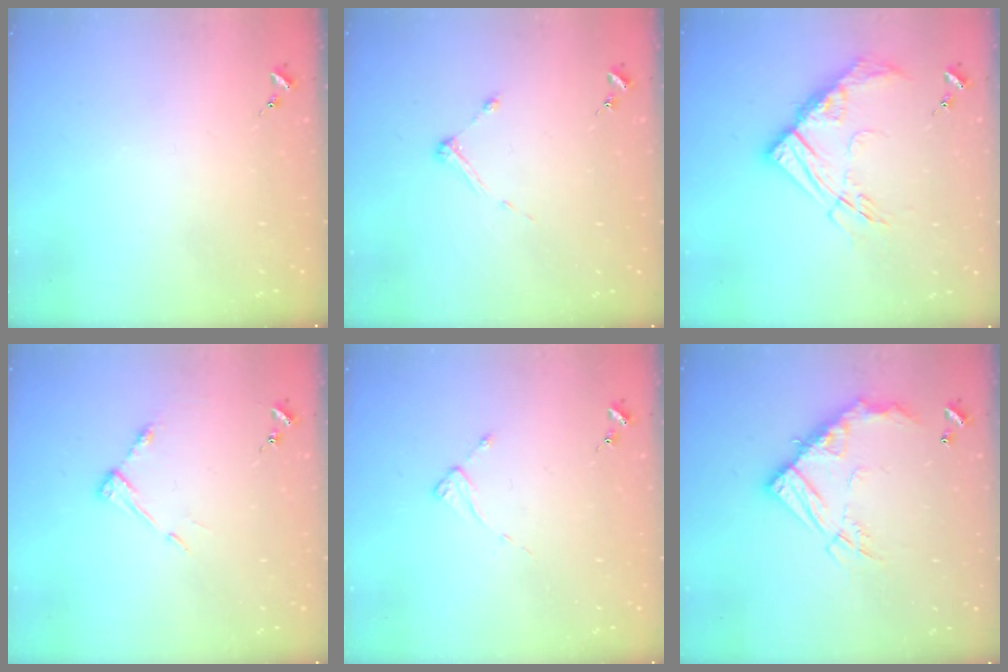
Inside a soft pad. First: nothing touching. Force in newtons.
{"total": 4.9, "press": 4.9, "slide": 0.7}
{"total": 15.4, "press": 15.3, "slide": 1.6}
{"total": 6.4, "press": 6.4, "slide": 0.4}
{"total": 2.0, "press": 2.0, "slide": 0.3}
{"total": 17.2, "press": 17.1, "slide": 1.7}